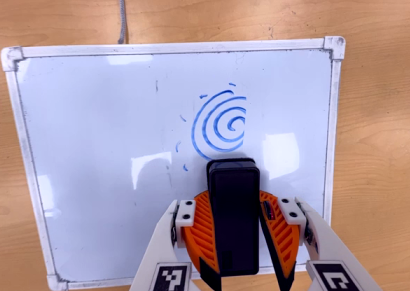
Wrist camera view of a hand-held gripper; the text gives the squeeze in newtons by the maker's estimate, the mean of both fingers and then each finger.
{"total": 8.6, "left": 8.6, "right": 8.6}